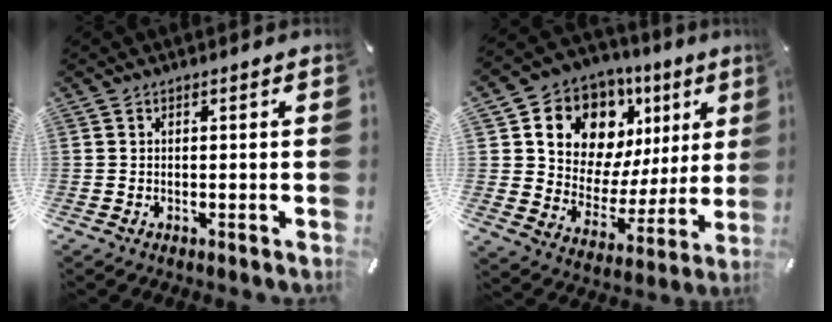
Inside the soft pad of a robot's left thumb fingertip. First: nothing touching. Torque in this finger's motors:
{"motor_torque": [1.09, 1.12, 1.41, -1.36, 0.21]}